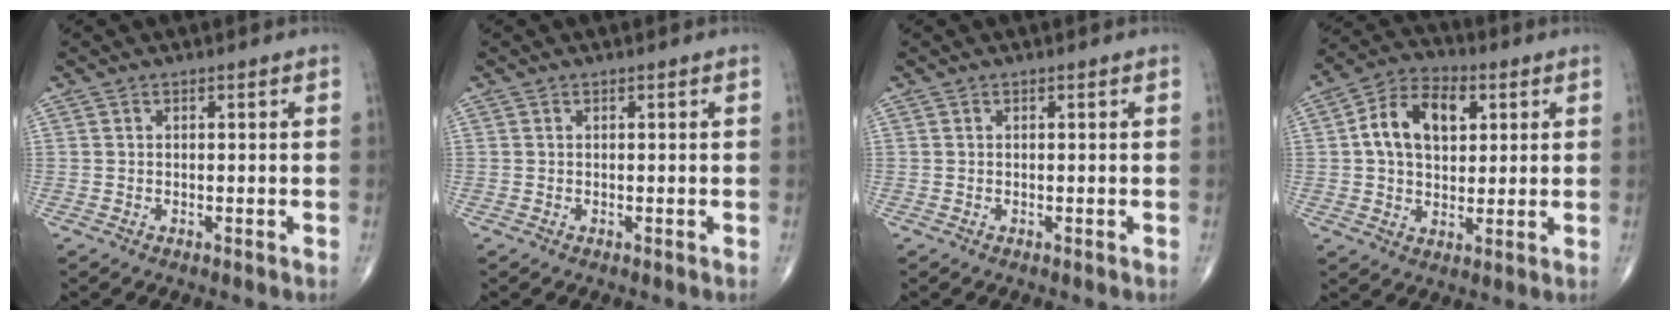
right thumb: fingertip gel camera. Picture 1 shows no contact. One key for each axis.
{"total": 0.0}
{"total": 0.0}
{"total": 12.4, "fx": 3.0, "fy": 8.2, "fz": 8.8, "tx": -0.130, "ty": 0.009, "tz": 0.045}